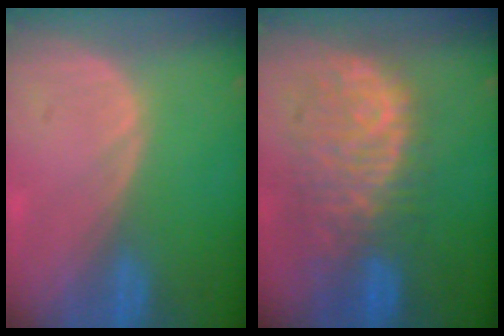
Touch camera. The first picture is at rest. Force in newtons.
{"total": 10.9, "press": 9.5, "slide": 5.4}